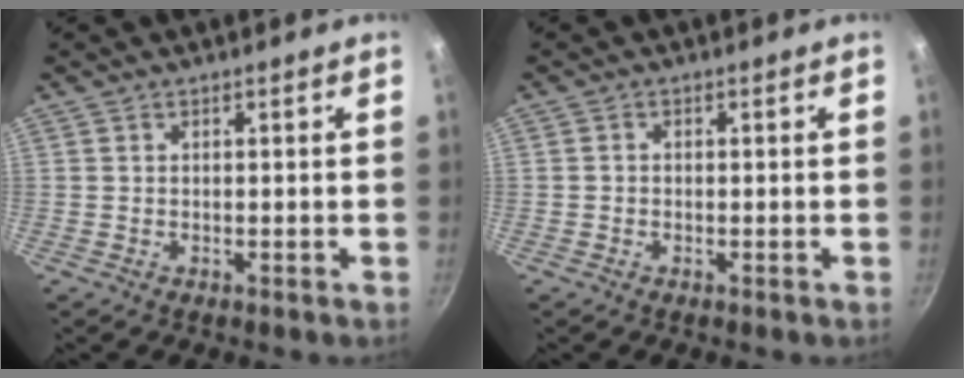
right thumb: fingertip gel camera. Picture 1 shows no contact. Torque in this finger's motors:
{"motor_torque": [-0.49, 0.01, -0.24, 0.06, 0.06]}